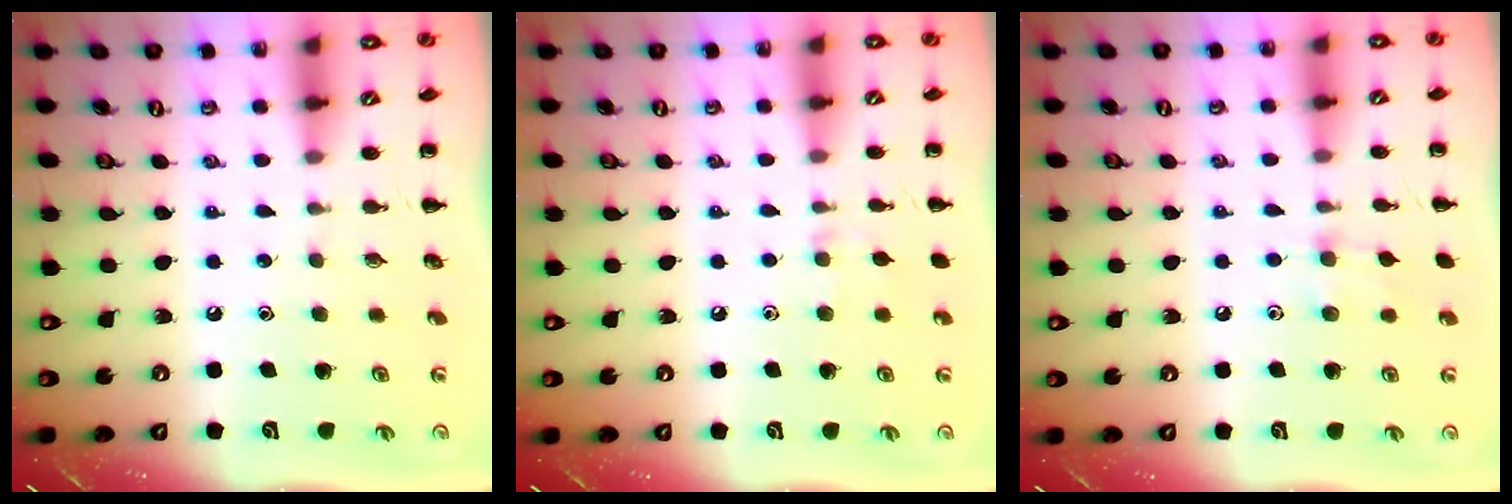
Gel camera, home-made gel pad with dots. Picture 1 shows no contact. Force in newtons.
{"total": 4.8, "press": 4.6, "slide": 1.6}
{"total": 7.4, "press": 7.2, "slide": 1.9}